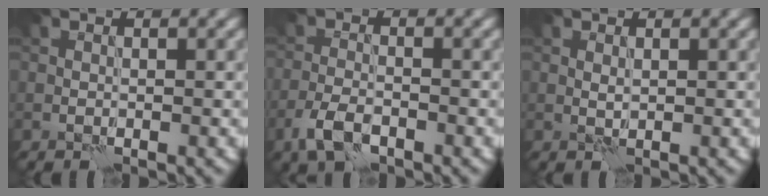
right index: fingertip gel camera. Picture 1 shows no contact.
{"total": 3.2, "force": [-2.0, 1.6, 1.9], "torque": [-0.042, -0.002, -0.047]}
{"total": 0.5, "force": [0.4, 0.2, 0.2], "torque": [-0.009, -0.002, 0.007]}